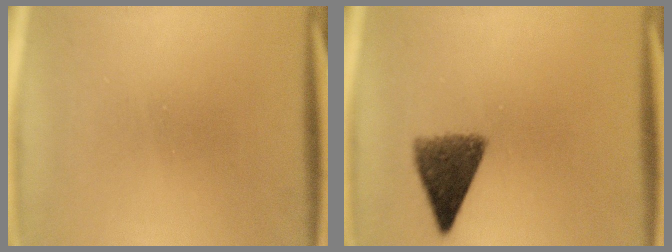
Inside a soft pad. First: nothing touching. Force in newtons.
{"total": 7.0}